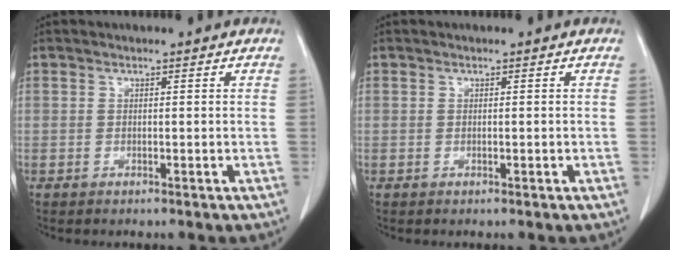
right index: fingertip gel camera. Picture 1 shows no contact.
{"total": 0.7, "force": [-0.2, 0.3, 0.6], "torque": [-0.020, 0.003, 0.001]}